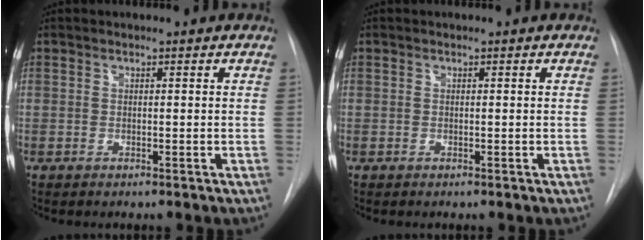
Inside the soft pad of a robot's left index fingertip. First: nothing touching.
{"total": 0.0}